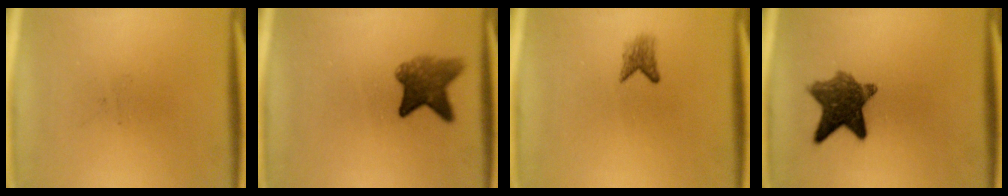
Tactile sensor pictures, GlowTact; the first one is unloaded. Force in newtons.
{"total": 5.9}
{"total": 1.8}
{"total": 8.8}